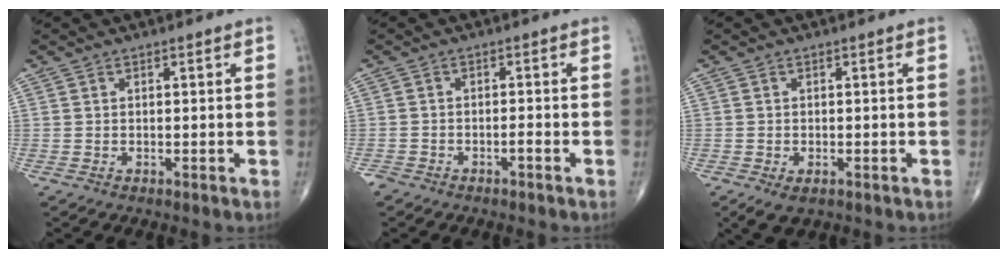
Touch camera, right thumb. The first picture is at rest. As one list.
[{"total": 1.7, "force": [-1.5, 0.5, 0.6], "torque": [-0.011, 0.012, -0.026]}, {"total": 3.5, "force": [-1.7, 2.0, 2.3], "torque": [-0.043, -0.004, -0.020]}]